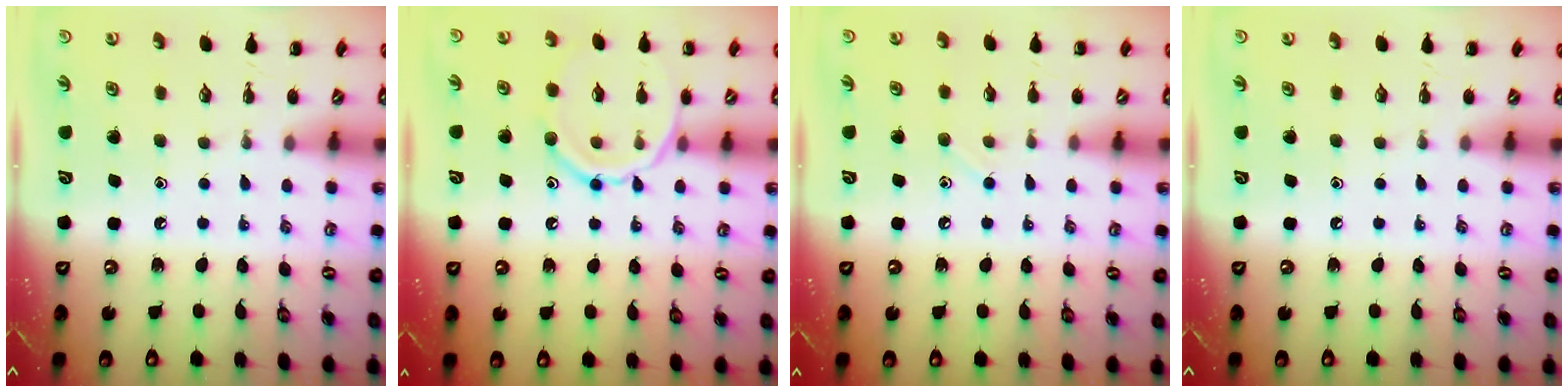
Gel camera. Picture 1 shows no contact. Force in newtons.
{"total": 12.1, "press": 12.1, "slide": 0.3}
{"total": 5.9, "press": 5.5, "slide": 2.1}
{"total": 0.0}